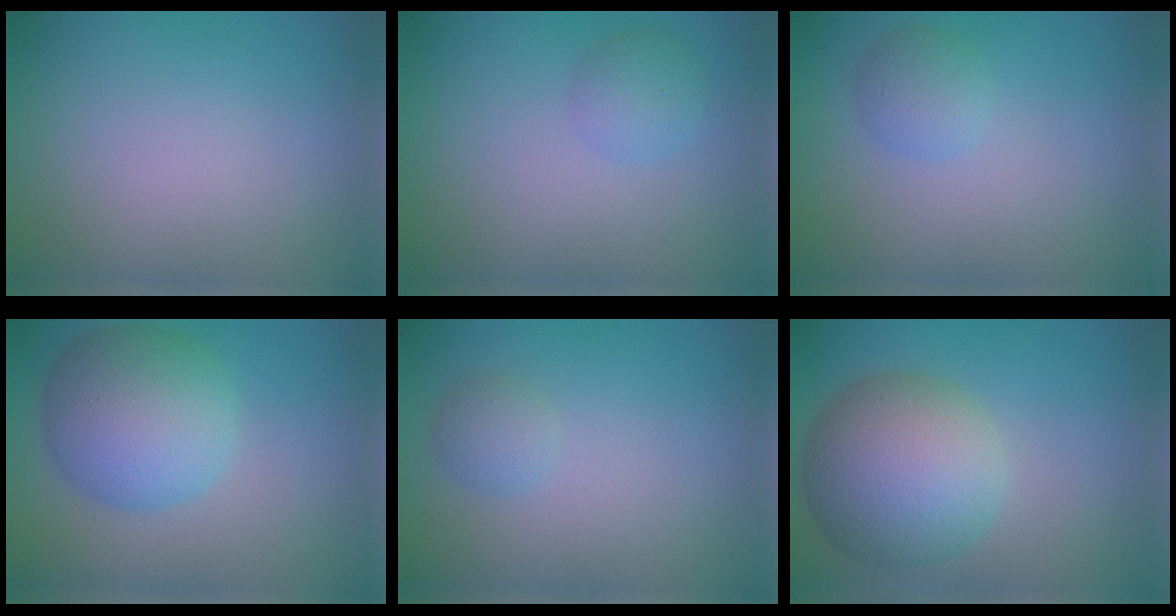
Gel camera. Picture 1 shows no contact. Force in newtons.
{"total": 2.0, "press": 2.0, "slide": 0.1}
{"total": 2.0, "press": 2.0, "slide": 0.1}
{"total": 7.7, "press": 7.7, "slide": 0.1}
{"total": 1.4, "press": 1.4, "slide": 0.0}
{"total": 9.0, "press": 9.0, "slide": 0.4}